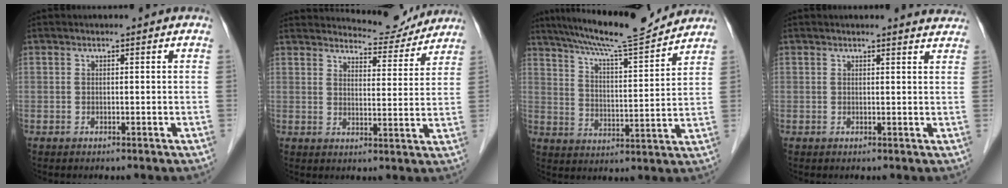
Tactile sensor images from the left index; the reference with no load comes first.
{"total": 8.4, "force": [8.1, 1.8, 0.8], "torque": [-0.007, -0.011, 0.099]}
{"total": 13.9, "force": [12.8, 0.1, 5.5], "torque": [-0.098, -0.003, 0.197]}
{"total": 2.6, "force": [2.6, 0.2, 0.0], "torque": [-0.001, -0.019, 0.005]}